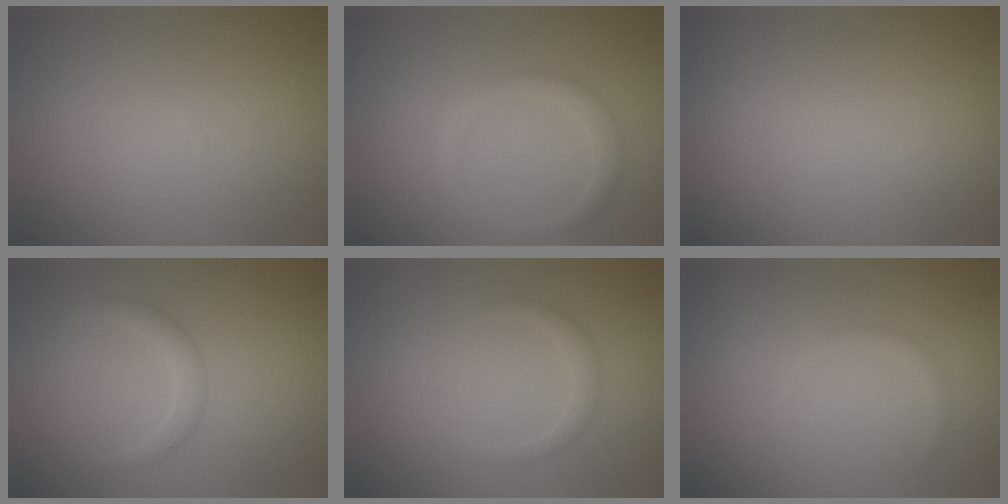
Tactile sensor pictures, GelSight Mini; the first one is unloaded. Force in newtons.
{"total": 1.7, "press": 1.7, "slide": 0.1}
{"total": 0.0}
{"total": 0.9, "press": 0.9, "slide": 0.0}
{"total": 1.4, "press": 1.4, "slide": 0.1}
{"total": 0.6, "press": 0.6, "slide": 0.0}